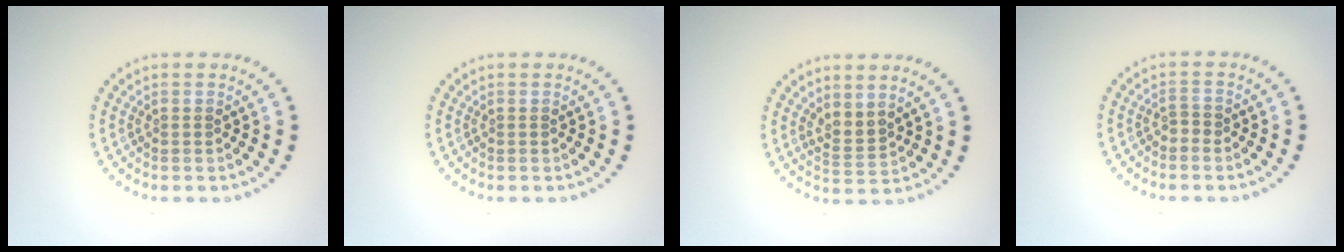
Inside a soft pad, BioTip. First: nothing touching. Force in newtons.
{"total": 0.0}
{"total": 2.1, "press": 1.6, "slide": 1.3}
{"total": 0.9, "press": 0.8, "slide": 0.4}